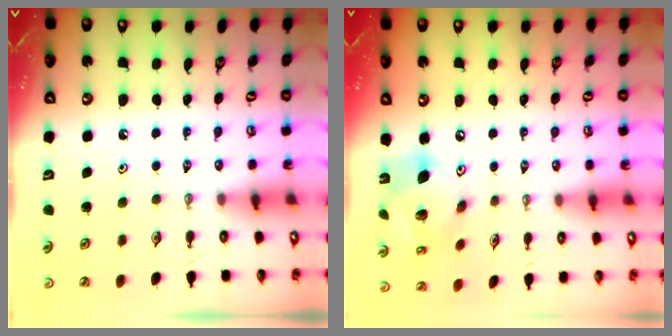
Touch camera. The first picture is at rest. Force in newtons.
{"total": 15.5, "press": 15.2, "slide": 2.9}